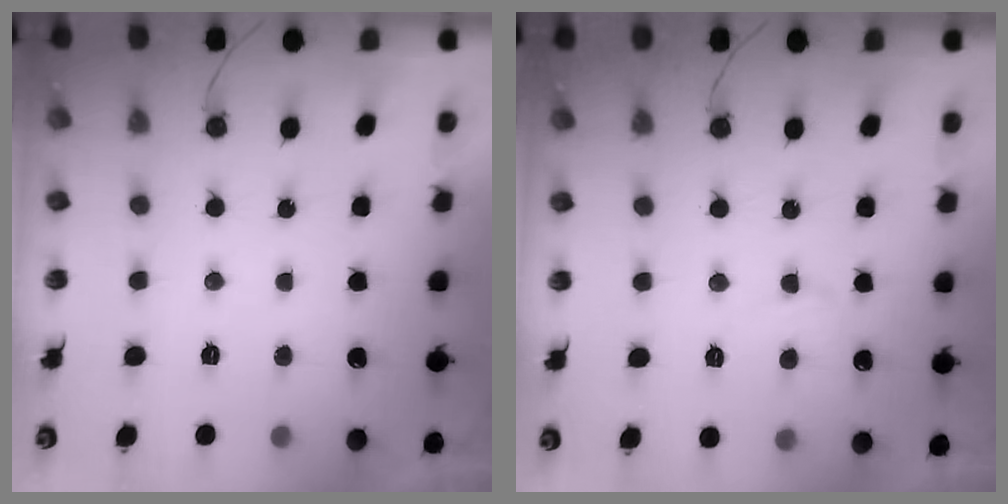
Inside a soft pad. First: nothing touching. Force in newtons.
{"total": 4.6, "press": 4.6, "slide": 0.5}